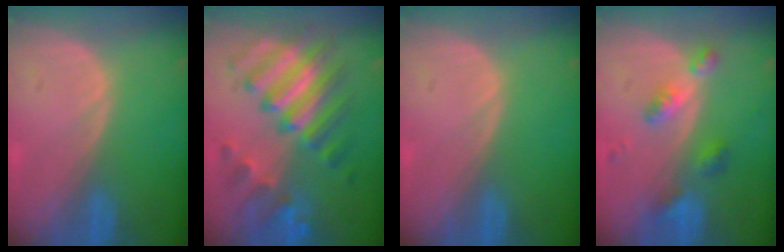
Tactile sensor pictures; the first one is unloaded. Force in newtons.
{"total": 10.3, "press": 10.3, "slide": 0.8}
{"total": 0.0}
{"total": 5.6, "press": 4.9, "slide": 2.7}